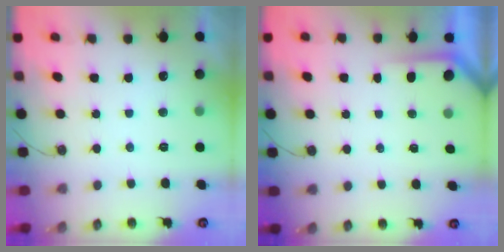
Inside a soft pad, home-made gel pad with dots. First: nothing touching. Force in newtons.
{"total": 2.4, "press": 2.4, "slide": 0.2}